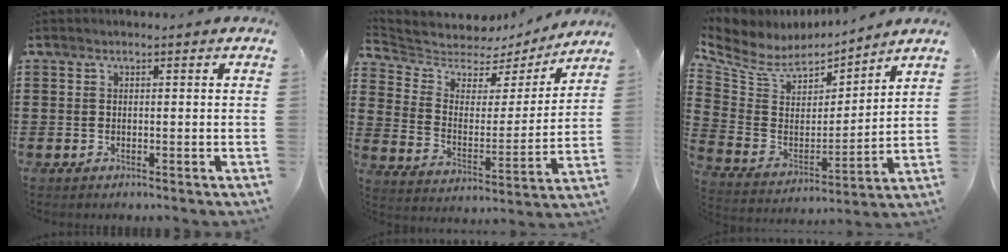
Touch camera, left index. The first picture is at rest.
{"total": 5.4, "force": [4.9, 2.3, 0.7], "torque": [-0.051, -0.038, 0.080]}
{"total": 6.7, "force": [5.7, 3.2, 1.5], "torque": [-0.070, -0.043, 0.098]}